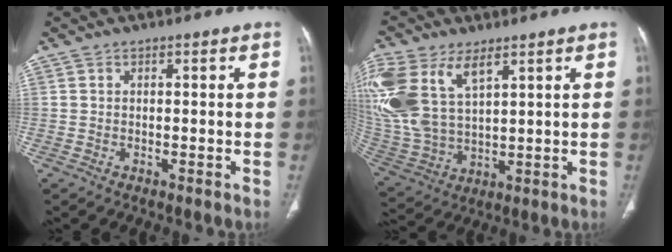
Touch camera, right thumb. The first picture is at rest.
{"total": 19.6, "force": [8.9, 10.7, 13.9], "torque": [-0.329, -0.011, 0.185]}